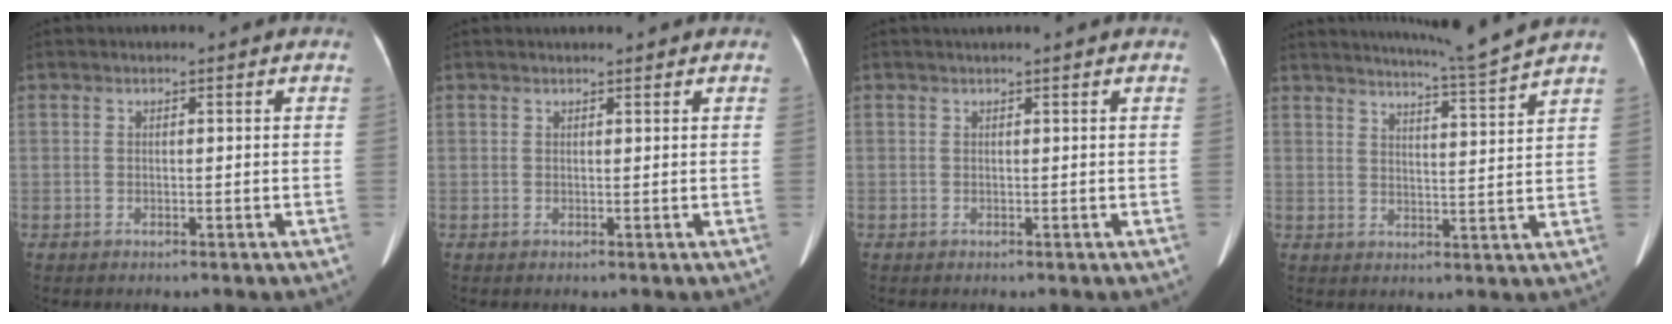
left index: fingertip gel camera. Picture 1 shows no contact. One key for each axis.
{"total": 1.9, "fx": 1.6, "fy": 0.4, "fz": 0.9, "tx": -0.012, "ty": 0.017, "tz": 0.022}
{"total": 1.7, "fx": 1.6, "fy": 0.0, "fz": 0.6, "tx": -0.011, "ty": 0.030, "tz": 0.022}
{"total": 8.8, "fx": 8.1, "fy": -2.6, "fz": 2.3, "tx": -0.046, "ty": -0.031, "tz": 0.121}